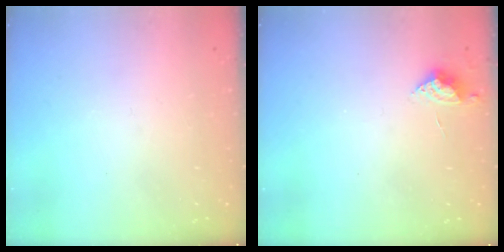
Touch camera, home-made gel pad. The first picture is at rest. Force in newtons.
{"total": 9.0, "press": 9.0, "slide": 0.7}